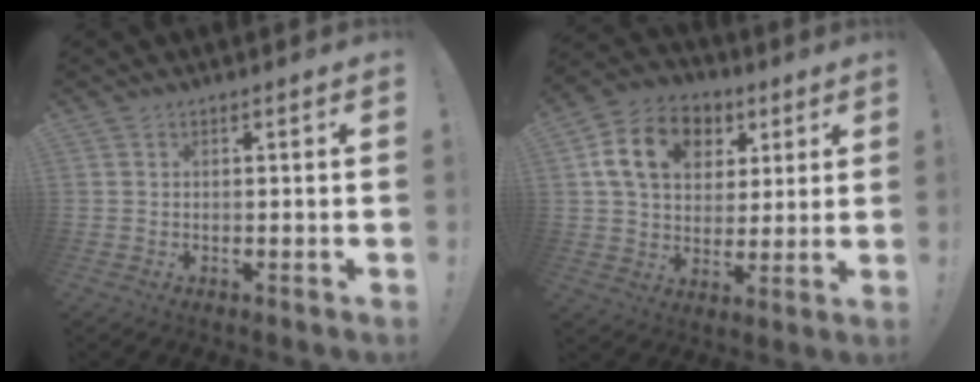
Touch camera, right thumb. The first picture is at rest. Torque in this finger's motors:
{"motor_torque": [0.58, 0.93, 0.98, 0.29, 0.03]}